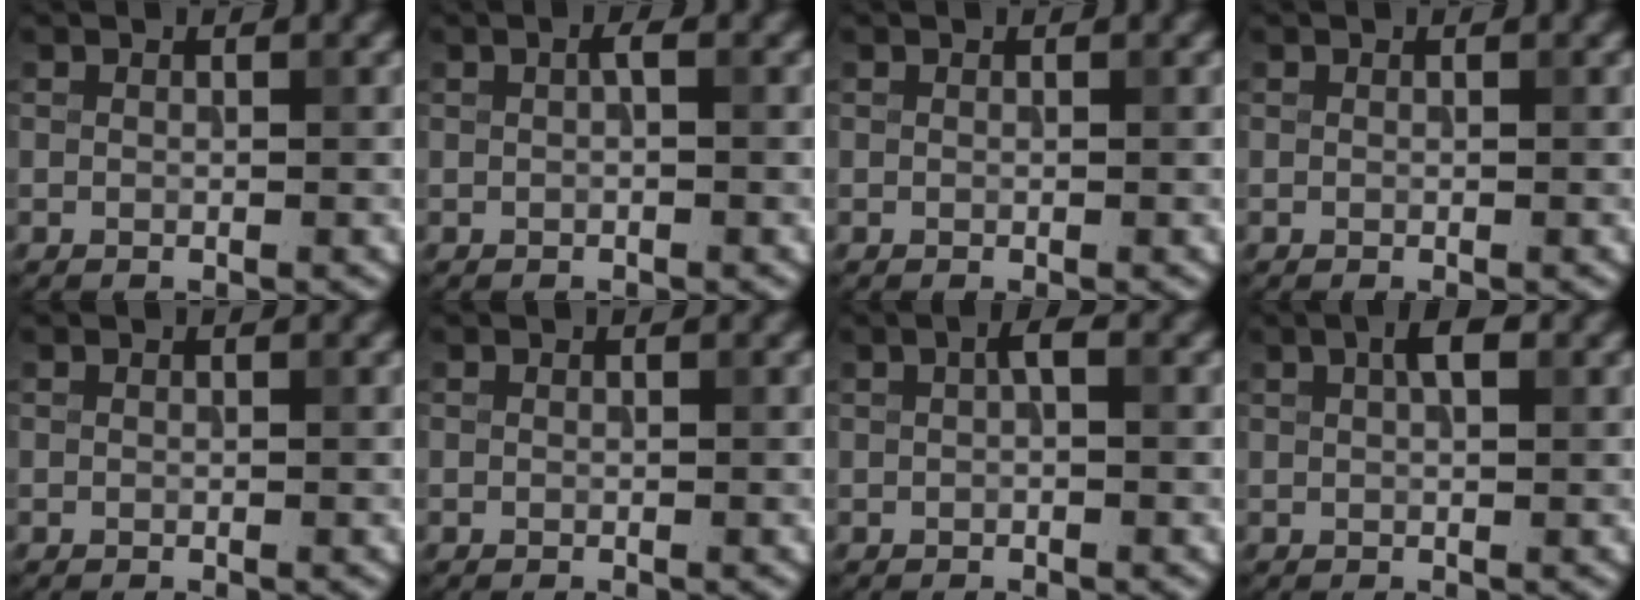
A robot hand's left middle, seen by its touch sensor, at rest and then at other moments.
{"total": 0.8, "force": [0.1, 0.1, 0.7], "torque": [-0.015, 0.003, 0.002]}
{"total": 0.0}
{"total": 0.0}
{"total": 0.0}
{"total": 0.0}
{"total": 1.3, "force": [0.3, 0.3, 1.2], "torque": [-0.024, 0.004, 0.004]}
{"total": 2.2, "force": [0.9, 0.7, 1.9], "torque": [-0.029, 0.007, 0.014]}